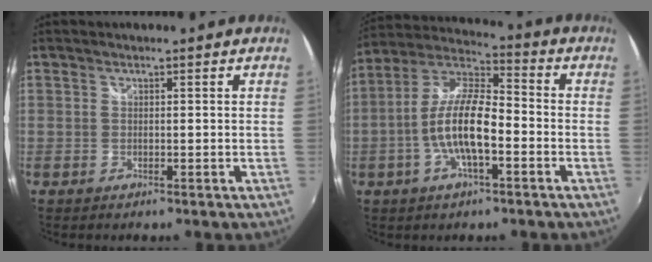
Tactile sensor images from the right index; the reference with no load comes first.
{"total": 12.8, "force": [-3.5, 4.1, 11.6], "torque": [-0.237, 0.005, -0.069]}